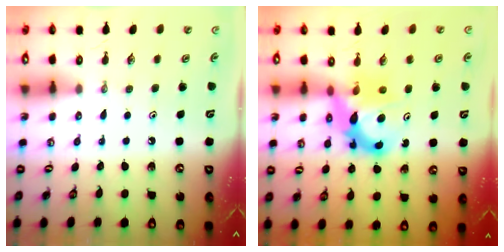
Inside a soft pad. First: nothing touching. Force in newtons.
{"total": 7.8, "press": 7.8, "slide": 0.6}